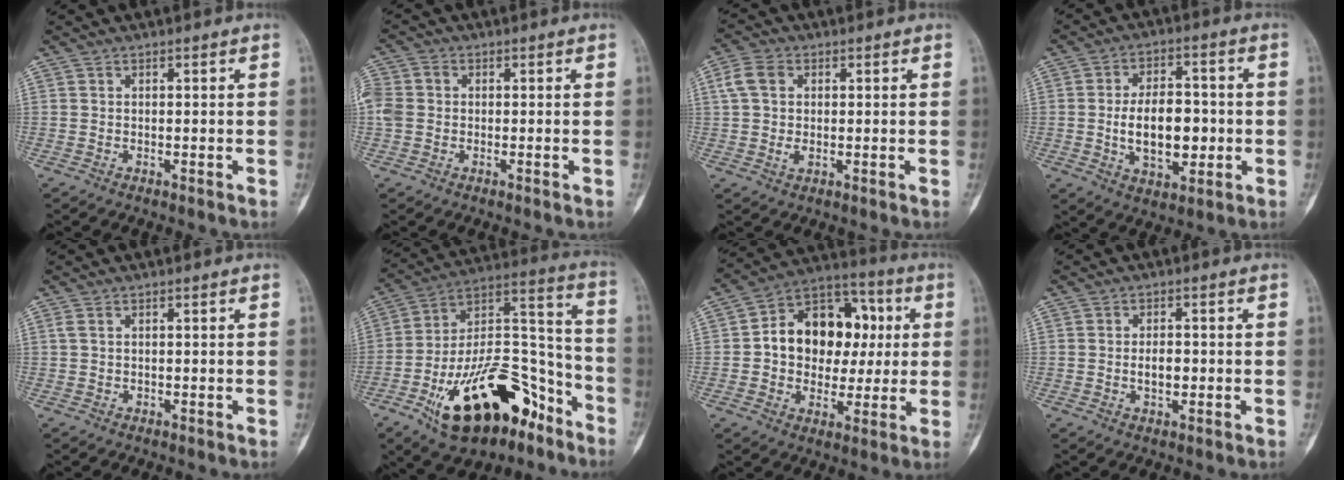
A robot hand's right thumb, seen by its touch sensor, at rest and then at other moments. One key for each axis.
{"total": 7.1, "fx": 0.2, "fy": 5.9, "fz": 3.9, "tx": -0.103, "ty": 0.018, "tz": 0.003}
{"total": 6.4, "fx": 1.1, "fy": 4.5, "fz": 4.3, "tx": -0.085, "ty": 0.006, "tz": 0.021}
{"total": 12.6, "fx": -1.2, "fy": 7.4, "fz": 10.1, "tx": -0.136, "ty": 0.011, "tz": -0.013}
{"total": 1.1, "fx": 0.3, "fy": 0.8, "fz": 0.8, "tx": -0.028, "ty": 0.004, "tz": 0.007}
{"total": 27.8, "fx": -14.9, "fy": 13.4, "fz": 19.2, "tx": -0.301, "ty": 0.089, "tz": -0.239}
{"total": 18.0, "fx": 1.8, "fy": 13.3, "fz": 12.0, "tx": -0.129, "ty": 0.029, "tz": 0.023}
{"total": 3.7, "fx": -0.4, "fy": 2.1, "fz": 3.0, "tx": -0.044, "ty": 0.002, "tz": -0.005}